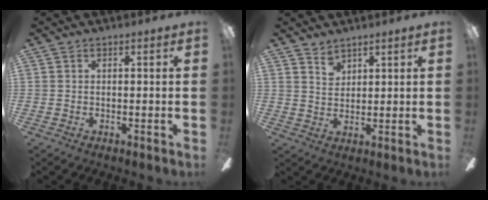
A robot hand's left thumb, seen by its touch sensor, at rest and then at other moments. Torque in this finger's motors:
{"motor_torque": [0.17, -0.28, -0.02, -0.16, -0.01]}